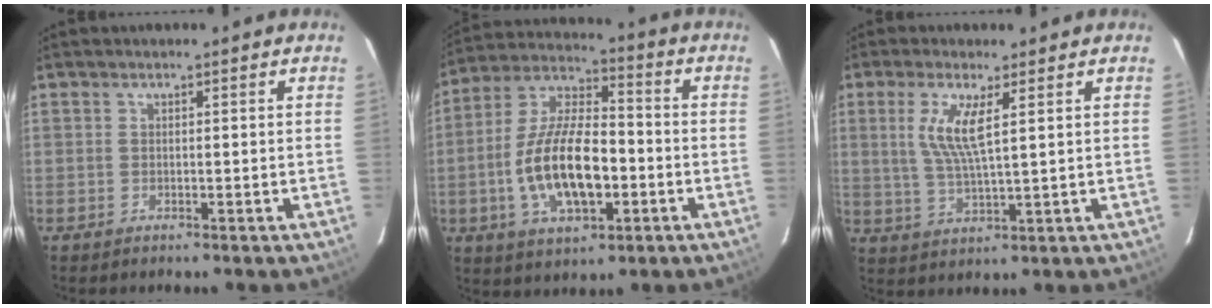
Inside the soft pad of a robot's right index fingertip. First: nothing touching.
{"total": 17.2, "force": [-4.2, 7.6, 14.9], "torque": [-0.295, 0.003, -0.074]}
{"total": 7.0, "force": [2.3, 1.0, 6.5], "torque": [-0.138, -0.006, 0.049]}